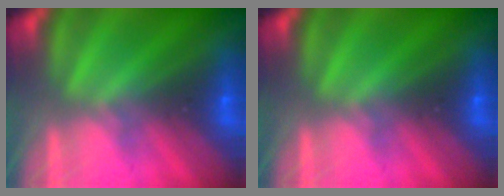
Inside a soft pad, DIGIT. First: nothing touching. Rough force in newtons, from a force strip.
{"total": 0.0}